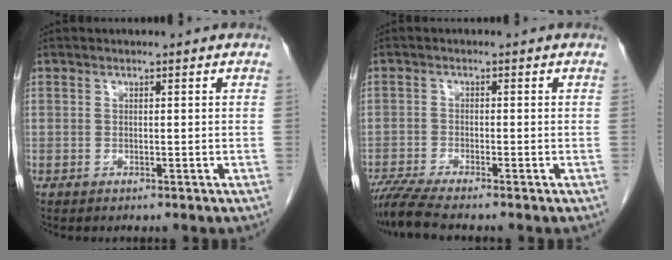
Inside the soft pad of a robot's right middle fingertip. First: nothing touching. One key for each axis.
{"total": 5.0, "fx": -4.3, "fy": -0.6, "fz": 2.4, "tx": -0.046, "ty": -0.019, "tz": -0.082}